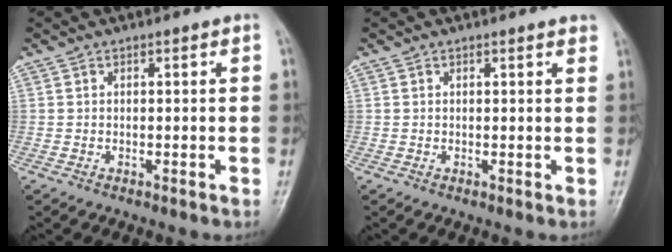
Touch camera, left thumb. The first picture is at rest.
{"total": 1.5, "force": [1.4, 0.2, 0.5], "torque": [-0.004, -0.006, 0.010]}